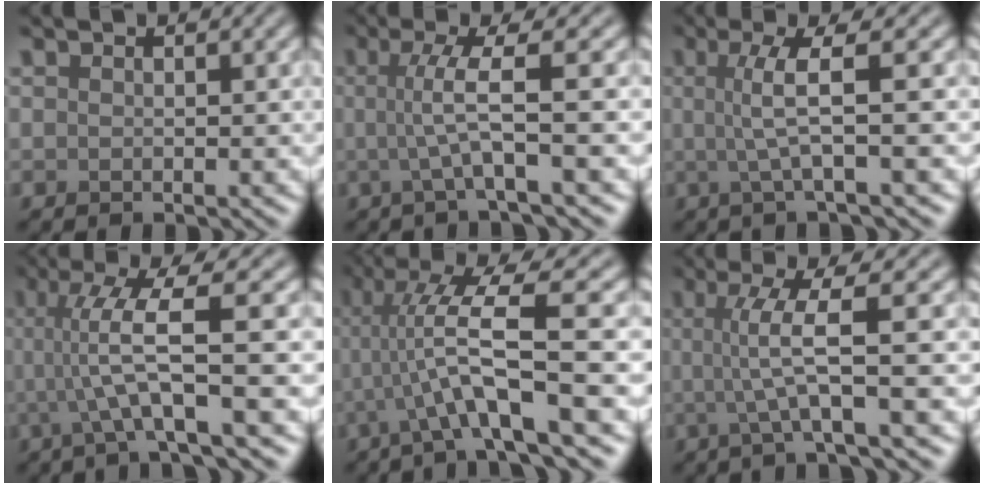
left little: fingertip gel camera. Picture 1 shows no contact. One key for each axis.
{"total": 4.4, "fx": 0.0, "fy": 0.6, "fz": 4.3, "tx": -0.075, "ty": 0.000, "tz": -0.006}
{"total": 4.3, "fx": 0.4, "fy": 0.6, "fz": 4.2, "tx": -0.076, "ty": 0.005, "tz": 0.003}
{"total": 6.4, "fx": 0.2, "fy": 0.9, "fz": 6.4, "tx": -0.114, "ty": 0.004, "tz": 0.003}
{"total": 8.0, "fx": -0.4, "fy": 1.0, "fz": 7.9, "tx": -0.134, "ty": 0.011, "tz": -0.011}
{"total": 5.1, "fx": 0.3, "fy": 0.7, "fz": 5.1, "tx": -0.092, "ty": 0.002, "tz": 0.001}